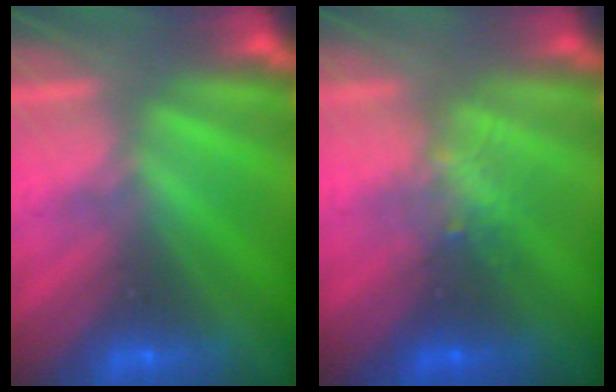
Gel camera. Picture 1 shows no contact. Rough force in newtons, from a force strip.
{"total": 2.4}